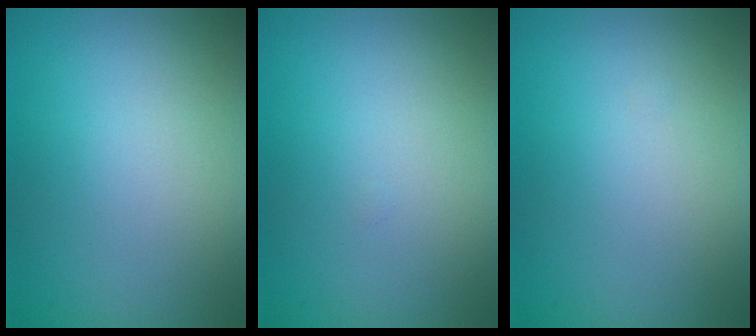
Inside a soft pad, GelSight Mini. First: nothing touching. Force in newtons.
{"total": 0.0}
{"total": 0.0}